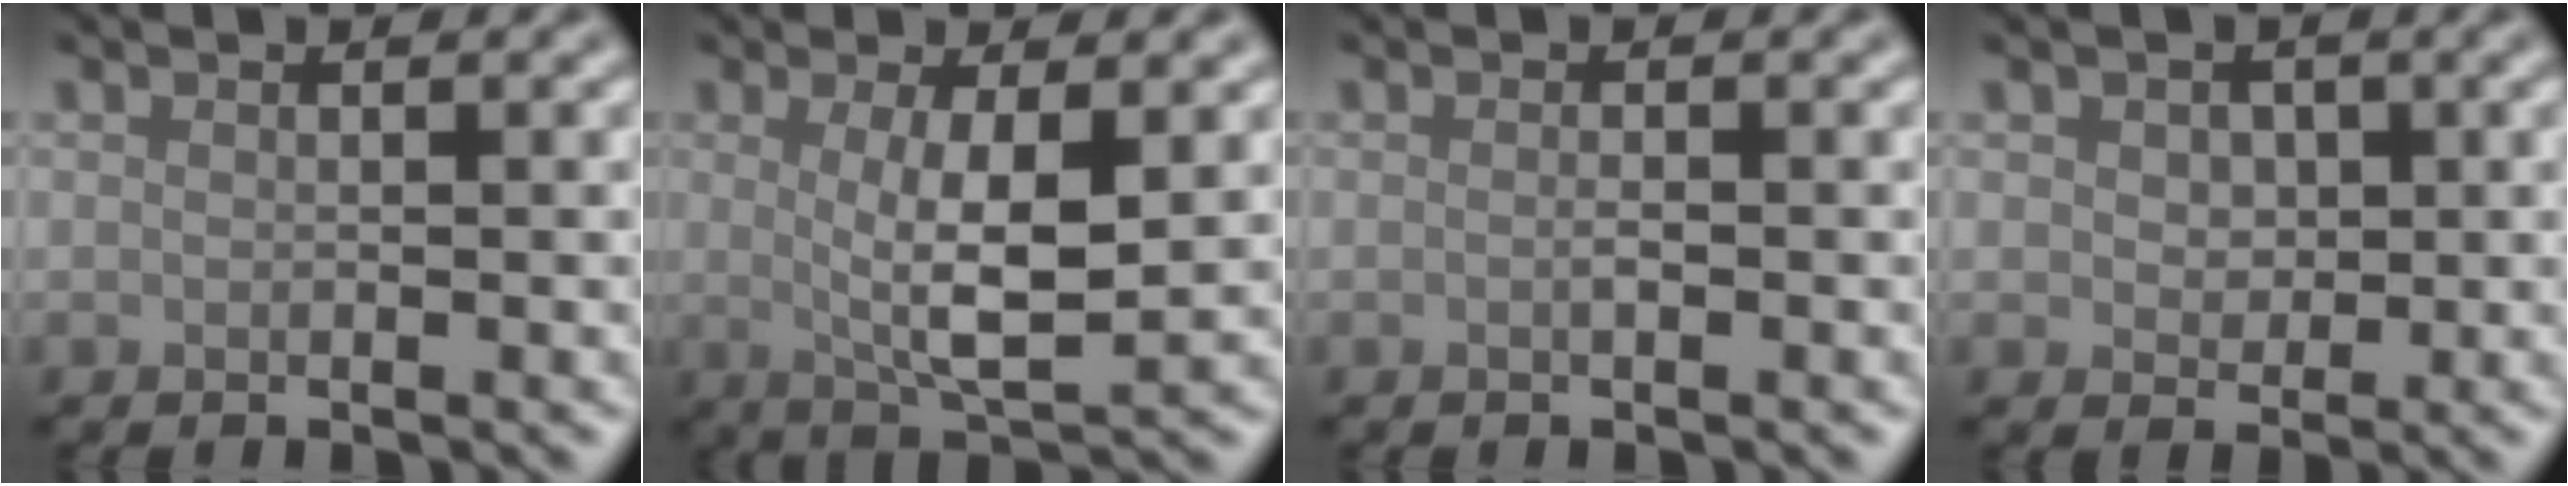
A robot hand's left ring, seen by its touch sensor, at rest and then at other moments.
{"total": 5.4, "force": [0.6, 1.4, 5.1], "torque": [-0.093, -0.009, 0.016]}
{"total": 0.6, "force": [-0.1, 0.1, 0.6], "torque": [-0.011, -0.001, -0.002]}
{"total": 2.0, "force": [0.5, 1.7, 1.1], "torque": [-0.023, -0.002, 0.002]}